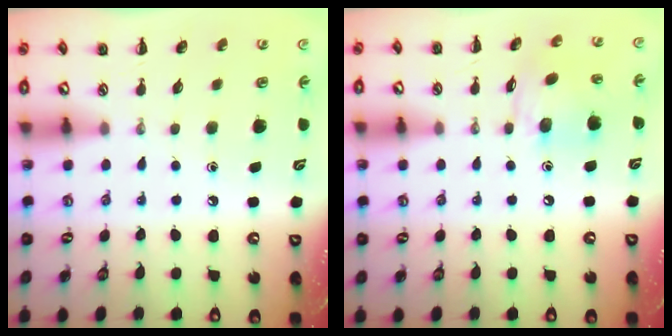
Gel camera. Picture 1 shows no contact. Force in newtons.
{"total": 9.4, "press": 9.3, "slide": 1.3}